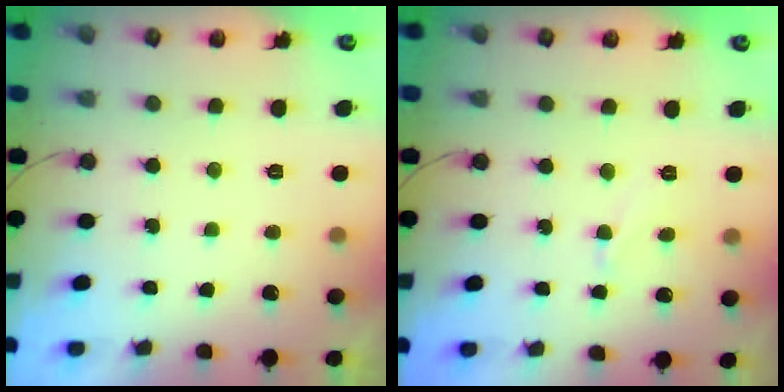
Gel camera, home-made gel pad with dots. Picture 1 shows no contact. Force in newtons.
{"total": 4.1, "press": 4.1, "slide": 0.4}